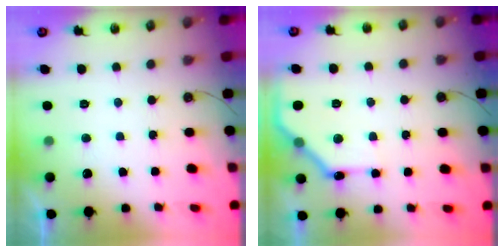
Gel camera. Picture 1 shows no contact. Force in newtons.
{"total": 12.8, "press": 12.8, "slide": 0.2}